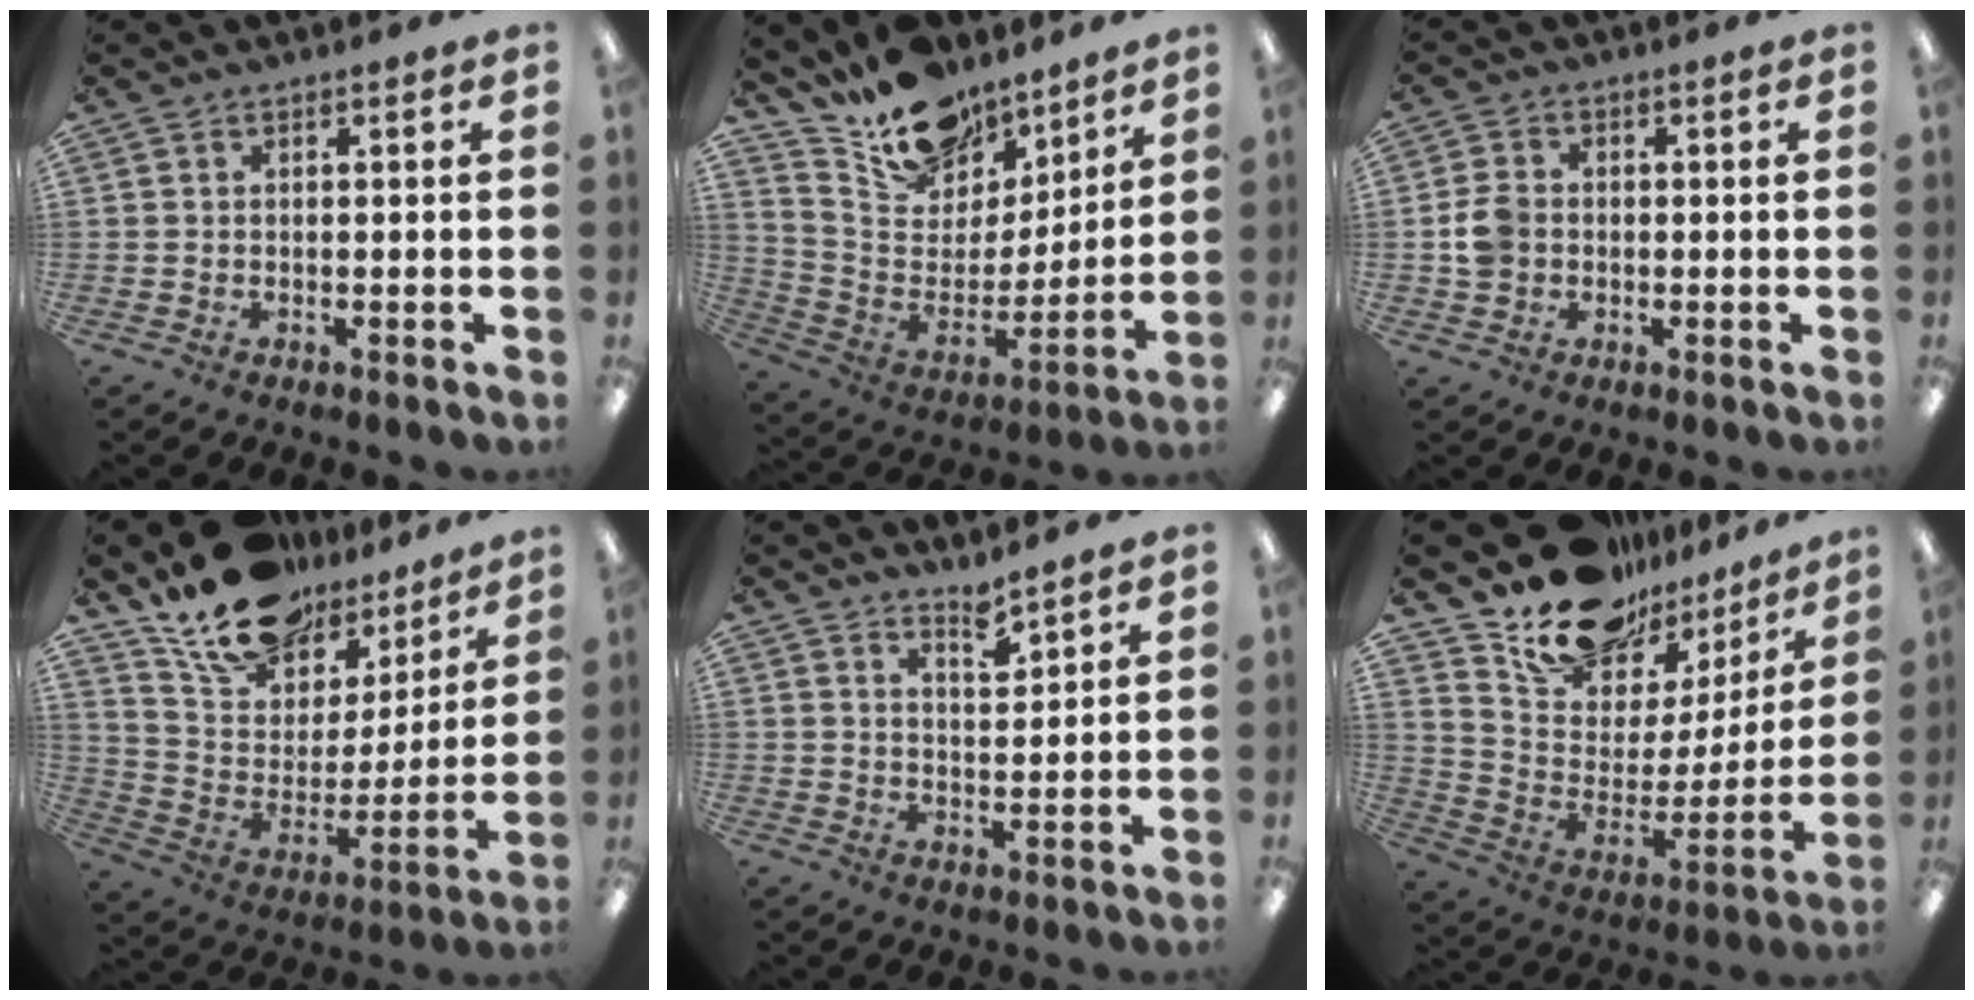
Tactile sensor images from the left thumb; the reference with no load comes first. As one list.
[{"total": 17.4, "force": [14.3, 8.7, 4.6], "torque": [-0.101, -0.108, 0.267]}, {"total": 5.4, "force": [-0.3, 4.6, 2.8], "torque": [-0.050, 0.007, -0.004]}, {"total": 18.0, "force": [14.4, 9.3, 5.6], "torque": [-0.120, -0.100, 0.266]}, {"total": 4.2, "force": [3.9, 0.6, 1.2], "torque": [-0.016, -0.030, 0.069]}, {"total": 17.3, "force": [14.5, 8.4, 4.0], "torque": [-0.080, -0.113, 0.259]}]